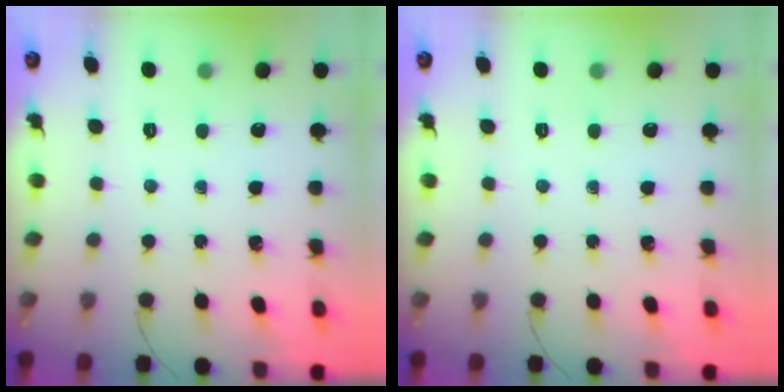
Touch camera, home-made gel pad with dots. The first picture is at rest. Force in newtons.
{"total": 0.0}